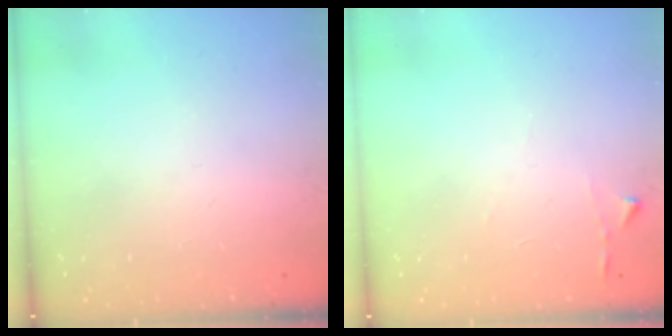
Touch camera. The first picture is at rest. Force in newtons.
{"total": 2.9, "press": 2.9, "slide": 0.3}